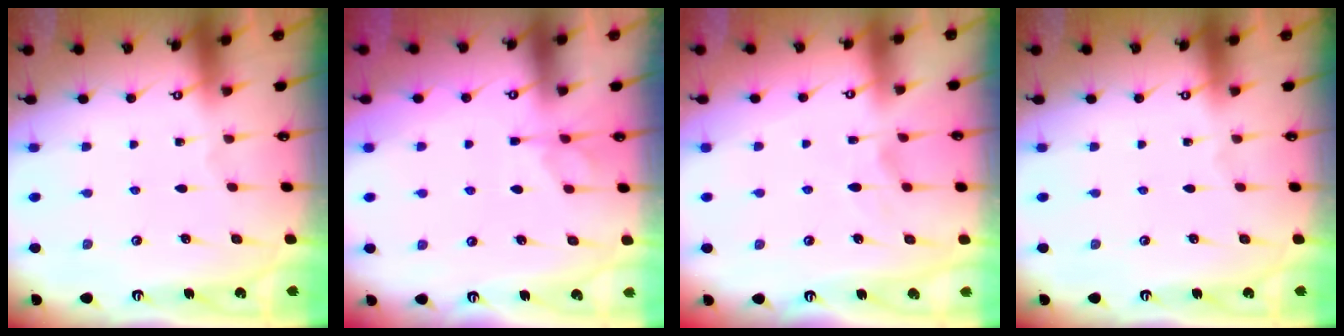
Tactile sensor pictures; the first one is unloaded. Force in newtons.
{"total": 2.6, "press": 2.3, "slide": 1.2}
{"total": 2.0, "press": 1.6, "slide": 1.1}
{"total": 0.0}